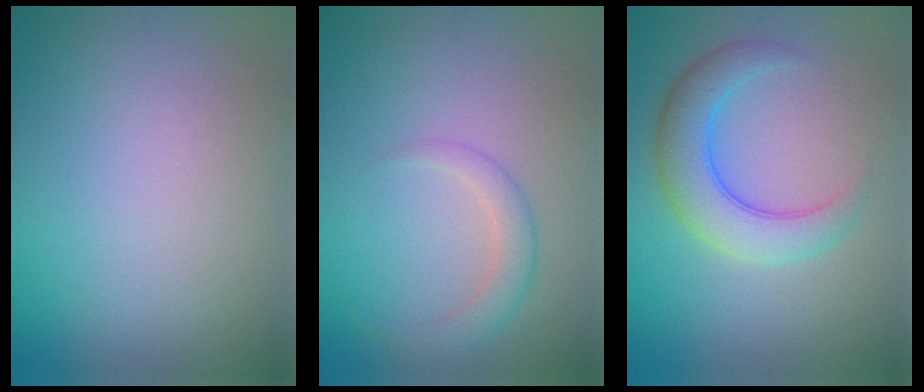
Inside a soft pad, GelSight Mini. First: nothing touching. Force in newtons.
{"total": 2.3, "press": 2.2, "slide": 0.1}
{"total": 4.8, "press": 4.8, "slide": 0.2}